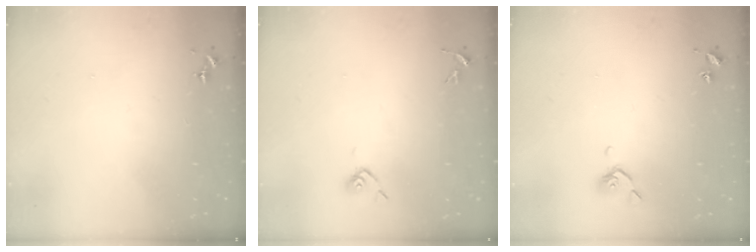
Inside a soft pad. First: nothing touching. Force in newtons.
{"total": 3.8, "press": 3.7, "slide": 0.8}
{"total": 5.2, "press": 5.1, "slide": 0.7}